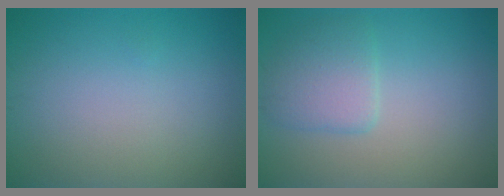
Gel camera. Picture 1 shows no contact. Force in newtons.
{"total": 2.9, "press": 2.9, "slide": 0.3}